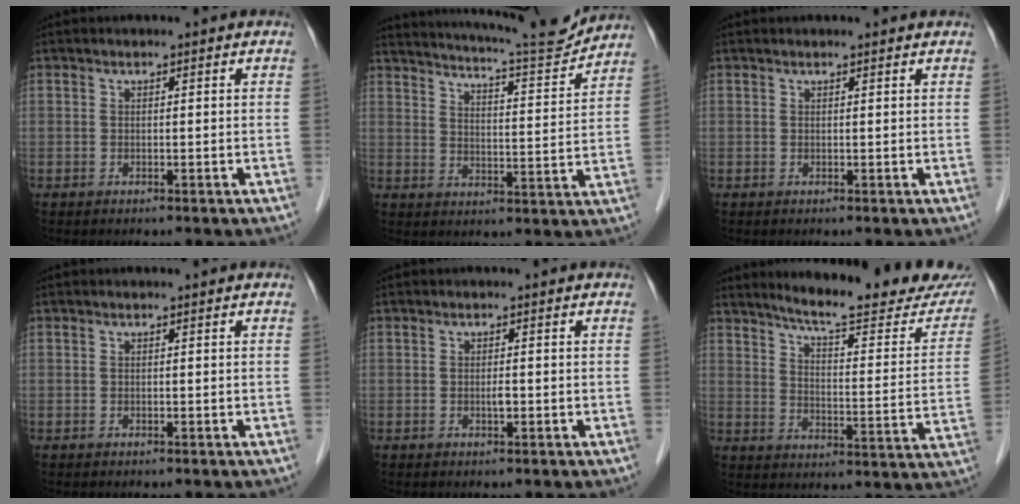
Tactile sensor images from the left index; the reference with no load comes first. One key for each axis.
{"total": 14.7, "fx": 13.9, "fy": 0.1, "fz": 4.7, "tx": -0.084, "ty": -0.021, "tz": 0.193}
{"total": 1.4, "fx": 1.4, "fy": 0.1, "fz": 0.2, "tx": -0.011, "ty": 0.006, "tz": 0.016}
{"total": 0.0}
{"total": 1.0, "fx": -0.2, "fy": 0.2, "fz": 0.9, "tx": -0.020, "ty": -0.001, "tz": -0.004}
{"total": 21.2, "fx": 19.1, "fy": 2.3, "fz": 9.0, "tx": -0.120, "ty": -0.068, "tz": 0.236}